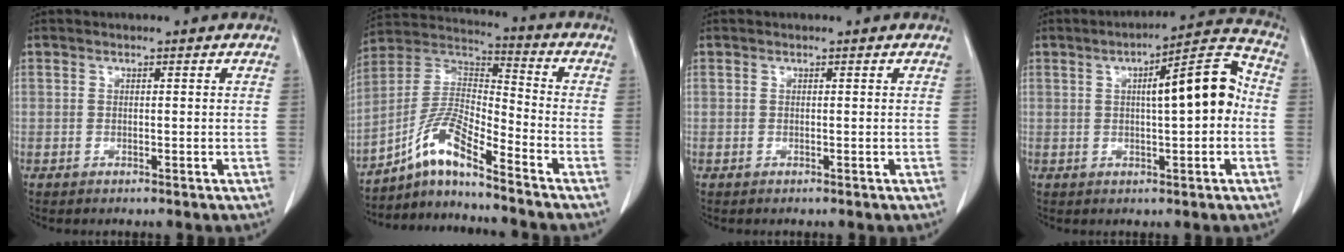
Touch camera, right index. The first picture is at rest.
{"total": 10.0, "force": [-7.4, 0.4, 6.7], "torque": [-0.148, 0.014, -0.138]}
{"total": 0.0}
{"total": 10.6, "force": [0.7, 2.2, 10.4], "torque": [-0.145, 0.033, 0.009]}